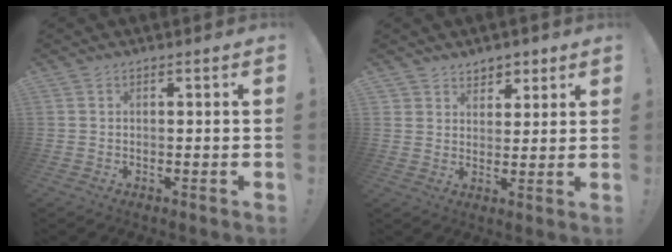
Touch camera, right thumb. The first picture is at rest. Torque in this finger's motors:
{"motor_torque": [-0.33, 0.36, -0.29, 0.36, 0.06]}